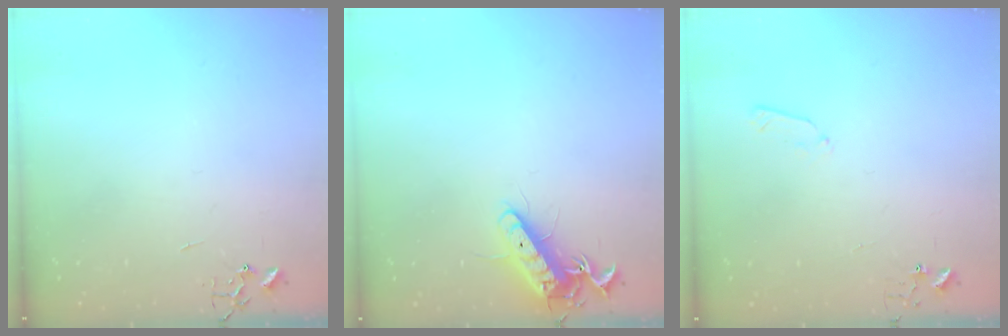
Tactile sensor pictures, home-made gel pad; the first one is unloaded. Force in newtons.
{"total": 12.7, "press": 12.6, "slide": 1.5}
{"total": 3.4, "press": 3.4, "slide": 0.5}